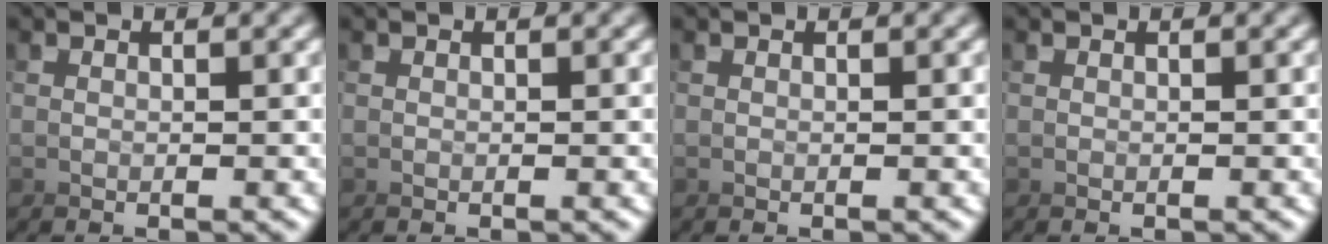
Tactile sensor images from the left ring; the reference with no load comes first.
{"total": 0.0}
{"total": 0.0}
{"total": 0.0}